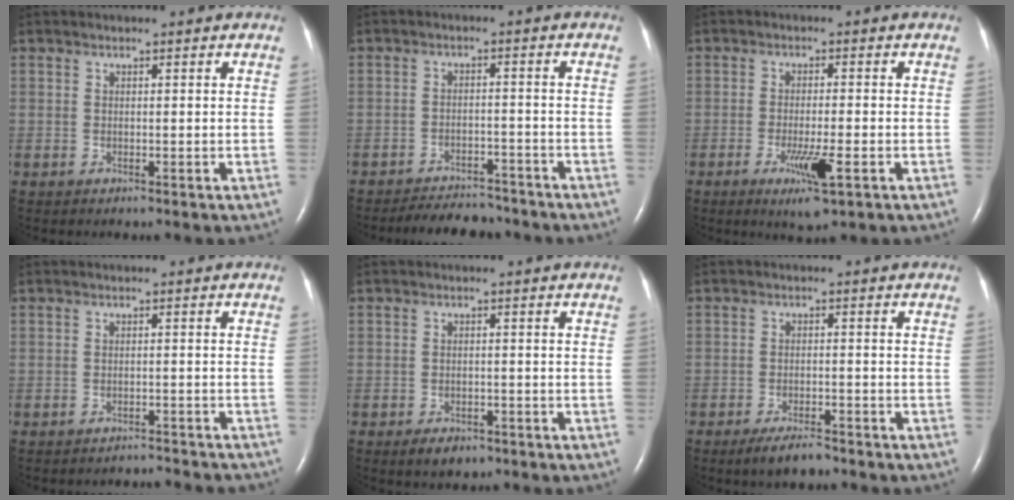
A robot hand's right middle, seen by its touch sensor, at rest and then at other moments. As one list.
[{"total": 6.9, "force": [-6.5, 1.8, 1.4], "torque": [-0.021, -0.006, -0.096]}, {"total": 5.8, "force": [-2.6, 0.5, 5.1], "torque": [-0.094, -0.012, -0.042]}, {"total": 5.0, "force": [-4.9, 0.7, 0.1], "torque": [-0.002, 0.002, -0.055]}, {"total": 3.2, "force": [-2.2, 1.7, 1.6], "torque": [-0.029, -0.001, -0.025]}, {"total": 4.2, "force": [-3.3, 1.0, 2.3], "torque": [-0.050, -0.005, -0.055]}]